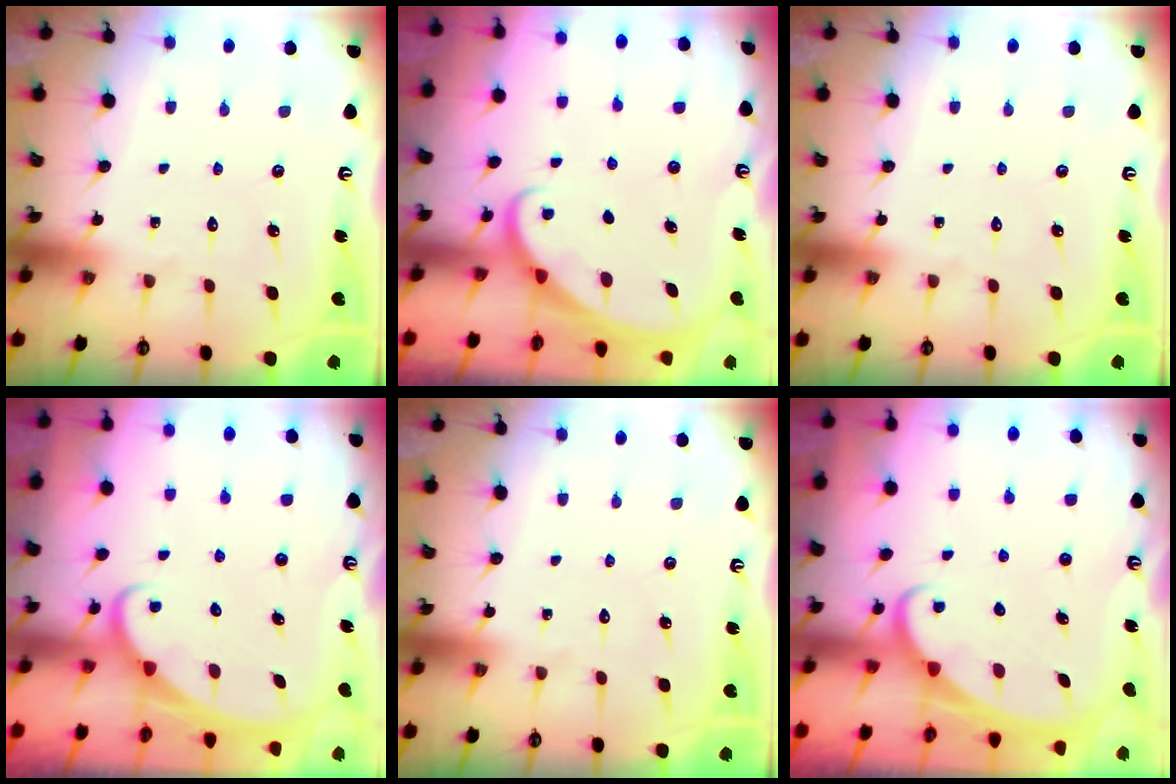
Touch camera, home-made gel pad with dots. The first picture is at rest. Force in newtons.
{"total": 1.5, "press": 1.5, "slide": 0.1}
{"total": 0.0}
{"total": 2.2, "press": 2.2, "slide": 0.1}
{"total": 0.0}
{"total": 2.0, "press": 2.0, "slide": 0.1}